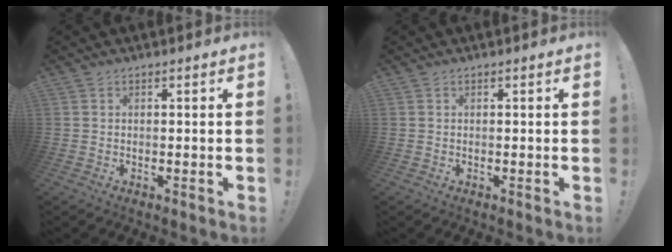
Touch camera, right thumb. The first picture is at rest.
{"total": 0.0}